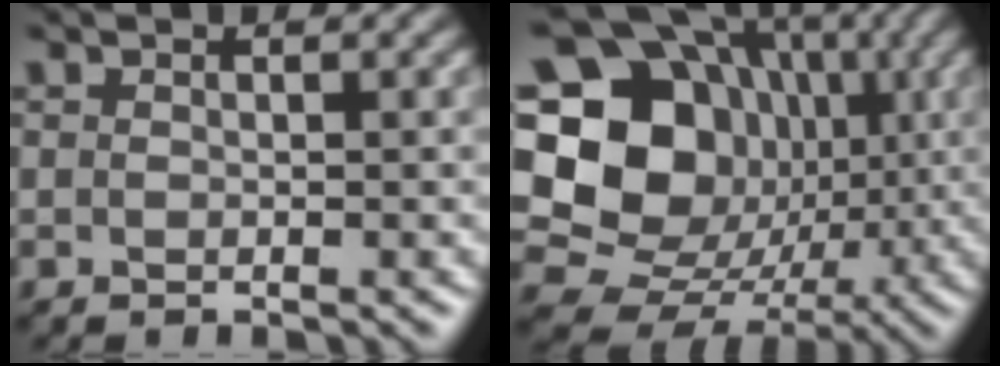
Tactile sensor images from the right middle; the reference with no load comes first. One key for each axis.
{"total": 21.3, "fx": 2.6, "fy": 19.0, "fz": 9.3, "tx": -0.197, "ty": 0.051, "tz": 0.021}